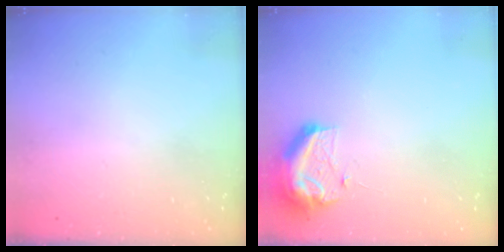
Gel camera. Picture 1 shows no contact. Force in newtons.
{"total": 11.1, "press": 11.0, "slide": 1.2}